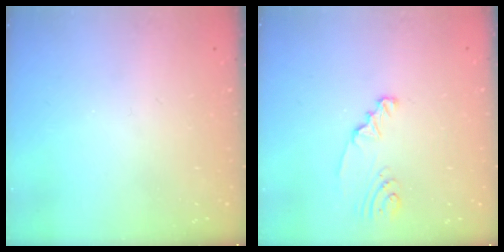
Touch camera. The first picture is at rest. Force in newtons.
{"total": 2.3, "press": 2.3, "slide": 0.3}